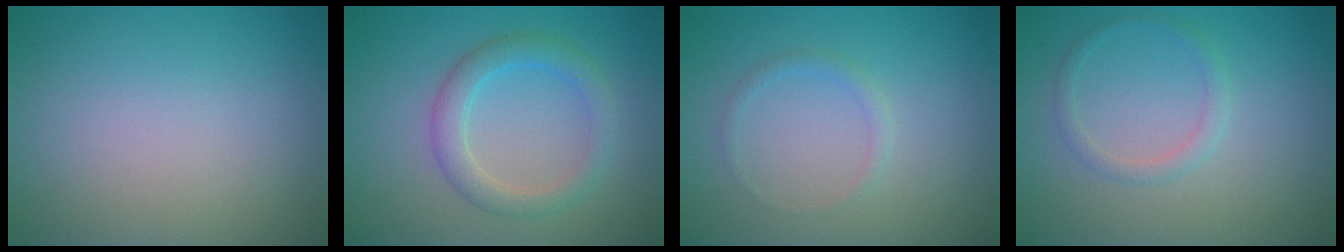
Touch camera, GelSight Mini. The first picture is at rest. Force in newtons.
{"total": 3.1, "press": 3.1, "slide": 0.1}
{"total": 0.9, "press": 0.9, "slide": 0.1}
{"total": 1.4, "press": 1.4, "slide": 0.1}